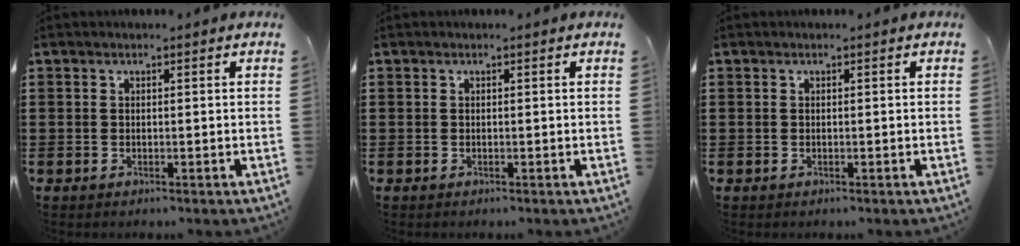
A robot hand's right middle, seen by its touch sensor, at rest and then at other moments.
{"total": 0.0}
{"total": 0.0}